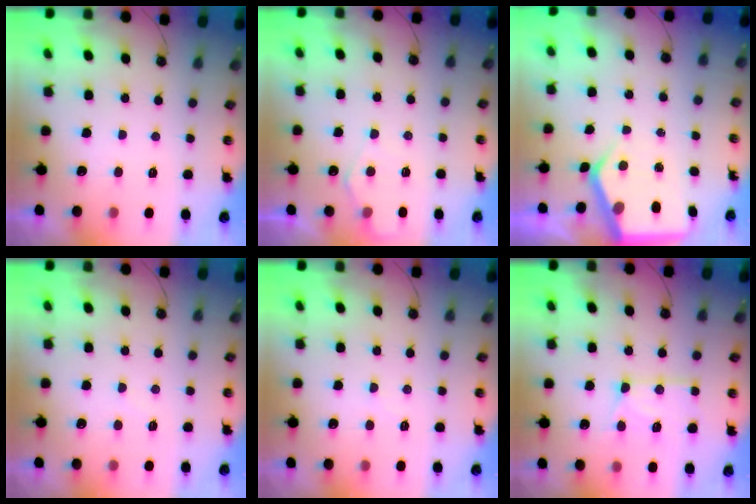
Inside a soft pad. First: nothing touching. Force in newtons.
{"total": 5.5, "press": 5.5, "slide": 0.7}
{"total": 5.8, "press": 5.8, "slide": 0.6}
{"total": 2.9, "press": 2.9, "slide": 0.4}
{"total": 4.0, "press": 3.9, "slide": 0.6}
{"total": 13.6, "press": 13.6, "slide": 1.2}